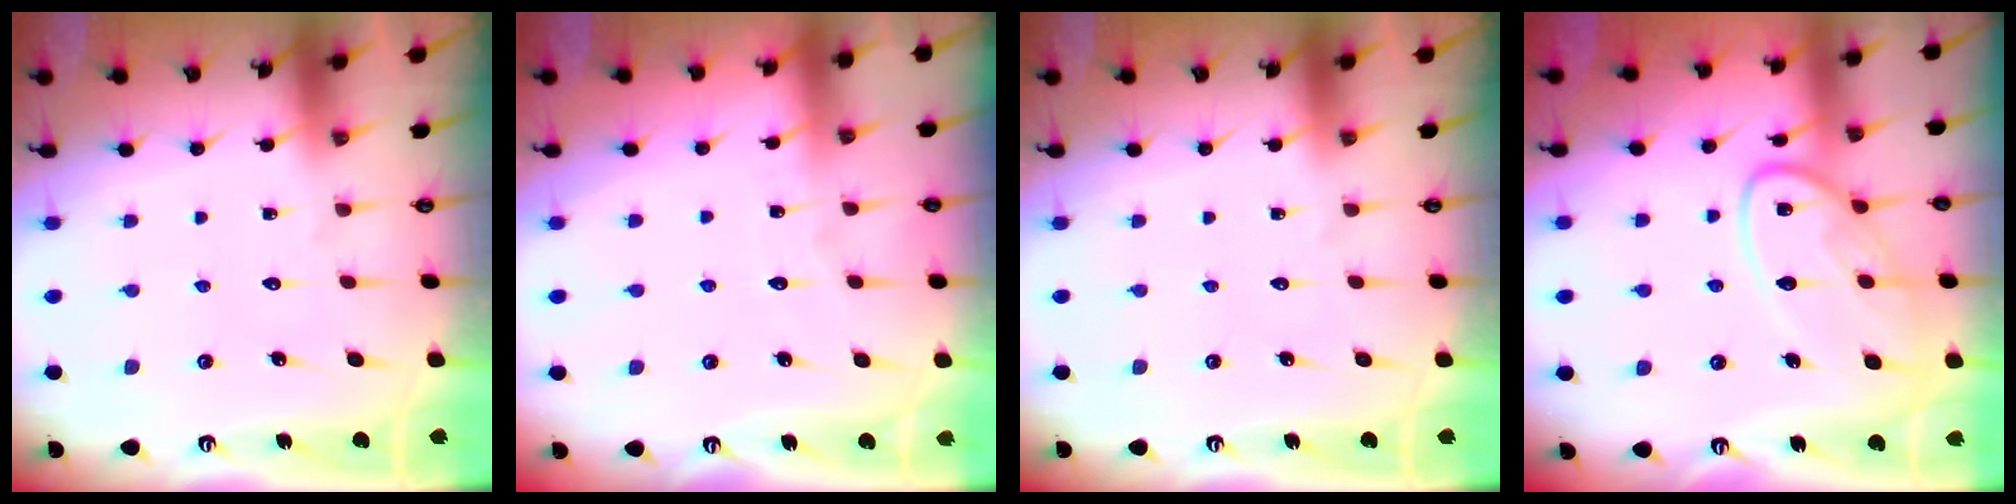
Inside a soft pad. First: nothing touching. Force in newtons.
{"total": 2.8, "press": 2.8, "slide": 0.3}
{"total": 0.0}
{"total": 13.9, "press": 13.8, "slide": 1.4}